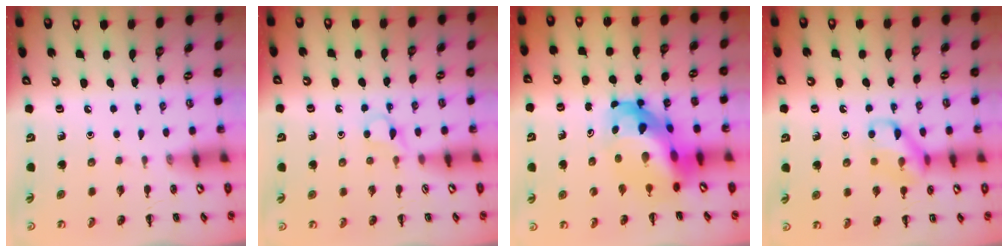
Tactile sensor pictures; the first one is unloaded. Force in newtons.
{"total": 3.7, "press": 3.5, "slide": 1.3}
{"total": 11.8, "press": 11.3, "slide": 3.1}
{"total": 11.9, "press": 11.8, "slide": 1.5}